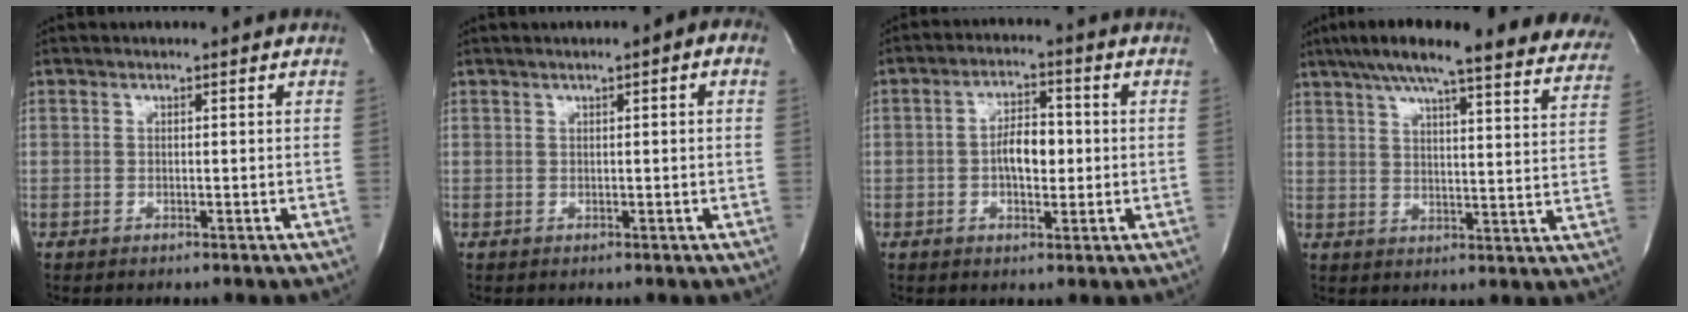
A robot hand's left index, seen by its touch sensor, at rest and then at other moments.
{"total": 3.8, "force": [1.1, 0.8, 3.5], "torque": [-0.047, 0.016, 0.010]}
{"total": 5.9, "force": [-0.5, 2.8, 5.1], "torque": [-0.091, 0.011, -0.009]}
{"total": 27.5, "force": [23.1, 4.2, 14.4], "torque": [-0.214, -0.012, 0.279]}